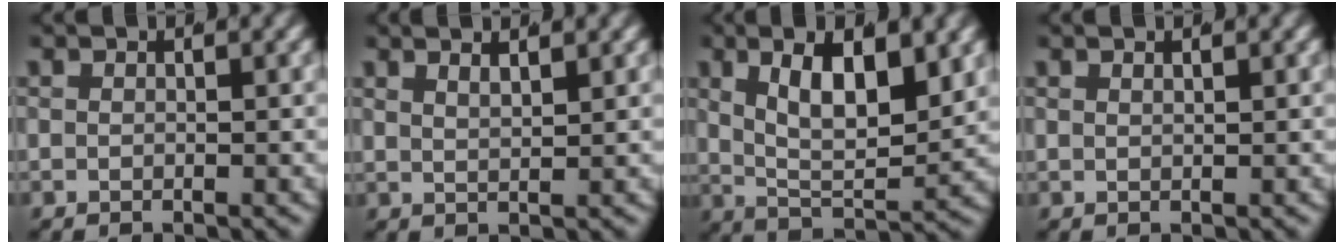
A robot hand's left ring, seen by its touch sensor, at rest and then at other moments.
{"total": 3.5, "force": [2.2, 1.7, 2.1], "torque": [-0.027, 0.006, 0.030]}
{"total": 8.5, "force": [1.7, 5.0, 6.6], "torque": [-0.127, -0.022, 0.031]}
{"total": 1.0, "force": [0.8, 0.3, 0.4], "torque": [-0.003, 0.003, 0.013]}